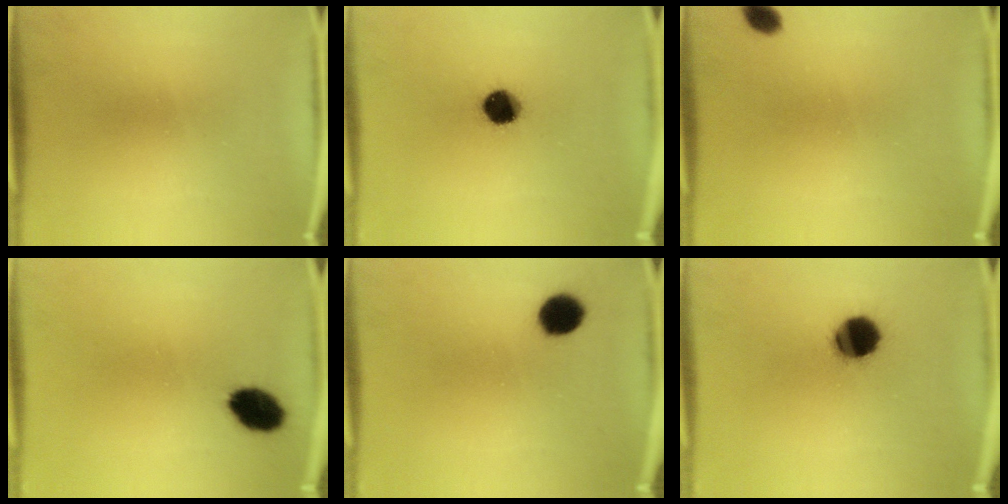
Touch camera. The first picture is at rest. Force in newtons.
{"total": 7.8}
{"total": 2.3}
{"total": 7.0}
{"total": 6.4}
{"total": 10.8}